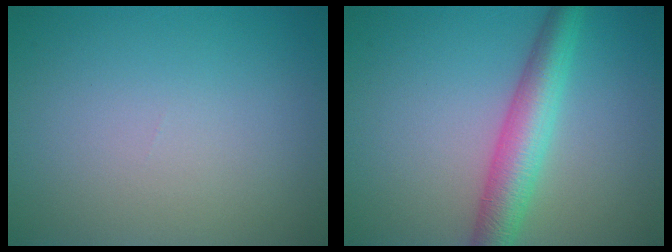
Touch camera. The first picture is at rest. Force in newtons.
{"total": 5.0, "press": 5.0, "slide": 0.1}